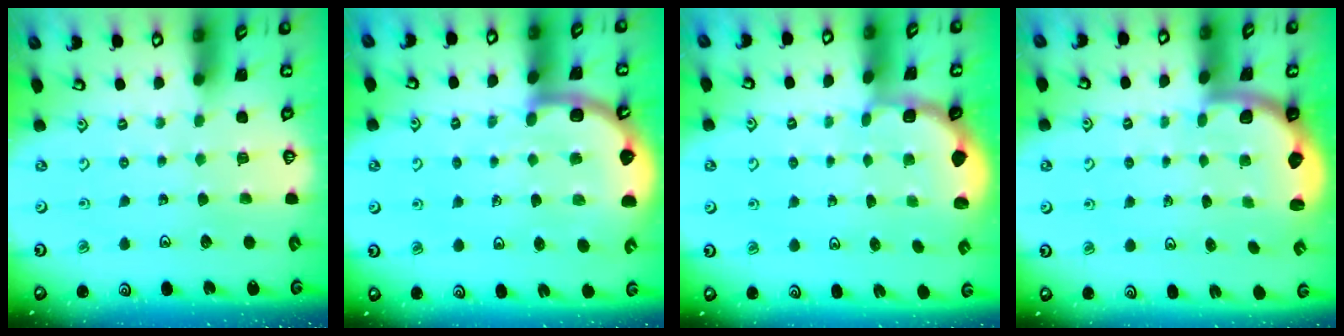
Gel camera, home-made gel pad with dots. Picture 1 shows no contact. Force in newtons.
{"total": 7.3, "press": 7.0, "slide": 2.1}
{"total": 1.8, "press": 1.7, "slide": 0.7}
{"total": 2.2, "press": 2.0, "slide": 1.1}